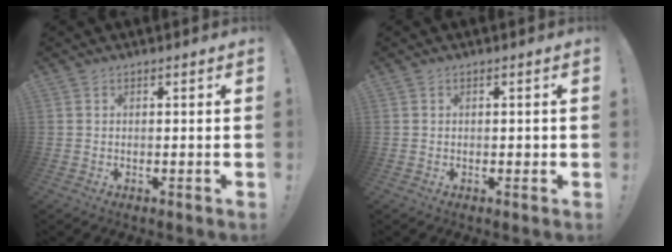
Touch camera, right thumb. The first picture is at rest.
{"total": 1.0, "force": [-0.1, 0.8, 0.5], "torque": [0.000, 0.000, -0.003]}